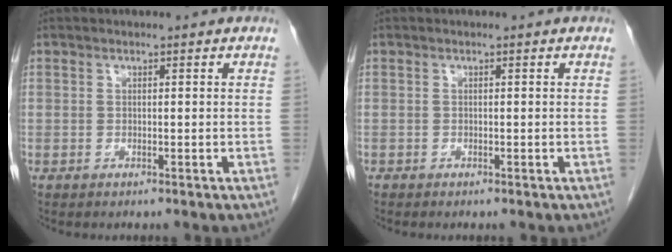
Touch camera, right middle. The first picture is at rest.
{"total": 0.0}